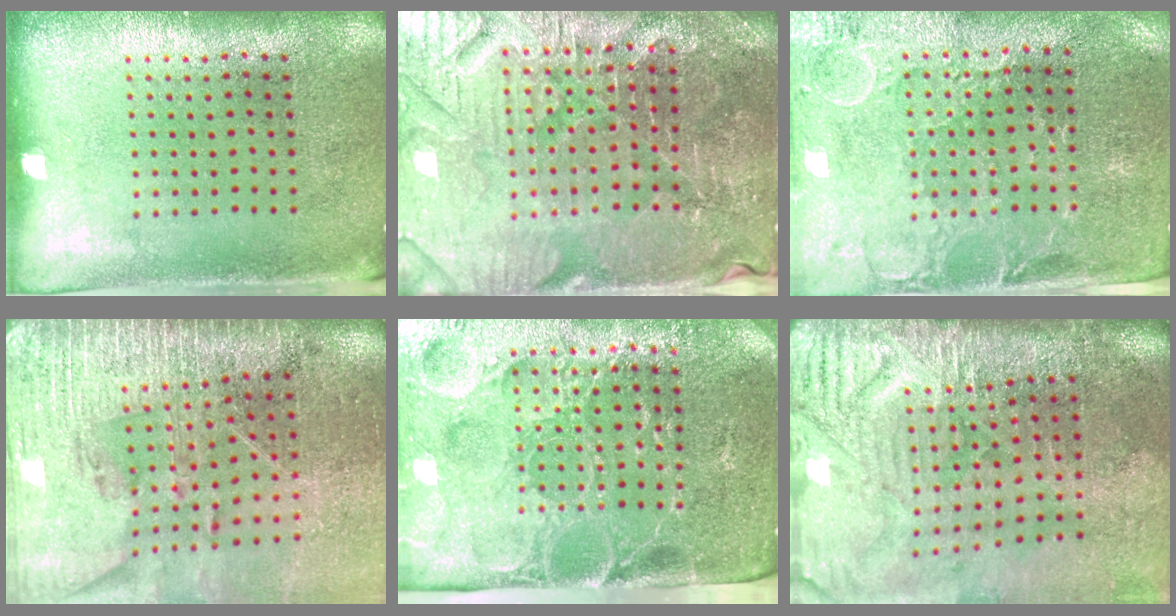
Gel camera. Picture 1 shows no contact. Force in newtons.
{"total": 4.0, "press": 4.0, "slide": 0.7}
{"total": 0.8, "press": 0.7, "slide": 0.4}
{"total": 3.5, "press": 3.2, "slide": 1.4}
{"total": 4.8, "press": 4.1, "slide": 2.4}
{"total": 4.8, "press": 3.9, "slide": 2.7}